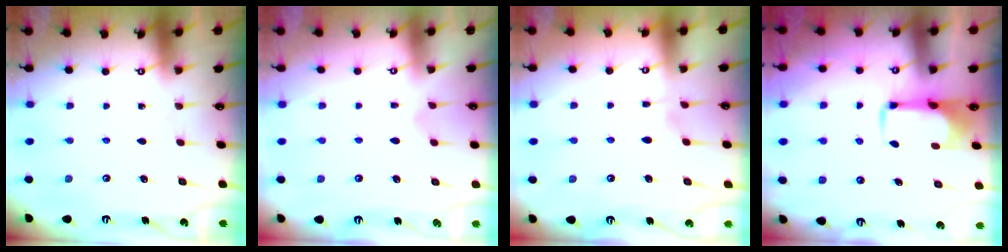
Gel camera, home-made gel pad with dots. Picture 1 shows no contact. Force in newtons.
{"total": 1.2, "press": 0.4, "slide": 1.1}
{"total": 2.3, "press": 2.1, "slide": 1.0}
{"total": 1.8, "press": 1.8, "slide": 0.5}